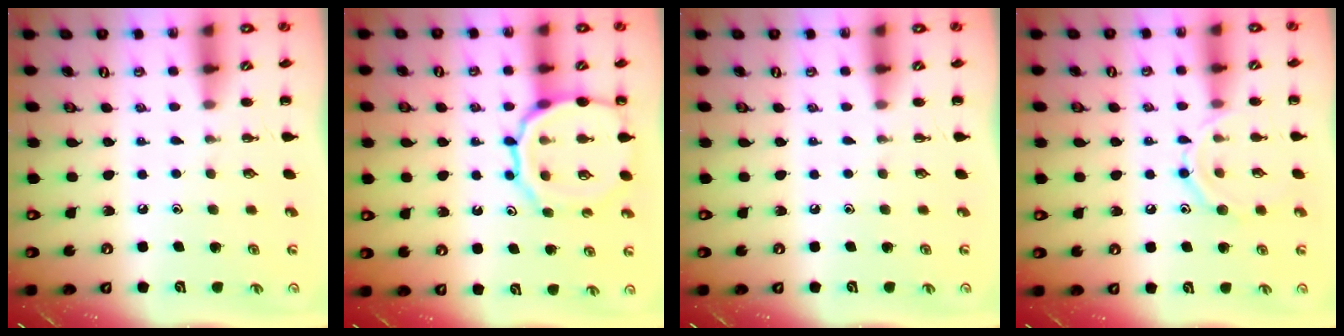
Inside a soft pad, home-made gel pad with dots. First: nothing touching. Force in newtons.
{"total": 14.3, "press": 14.3, "slide": 1.3}
{"total": 0.0}
{"total": 10.9, "press": 10.8, "slide": 1.1}